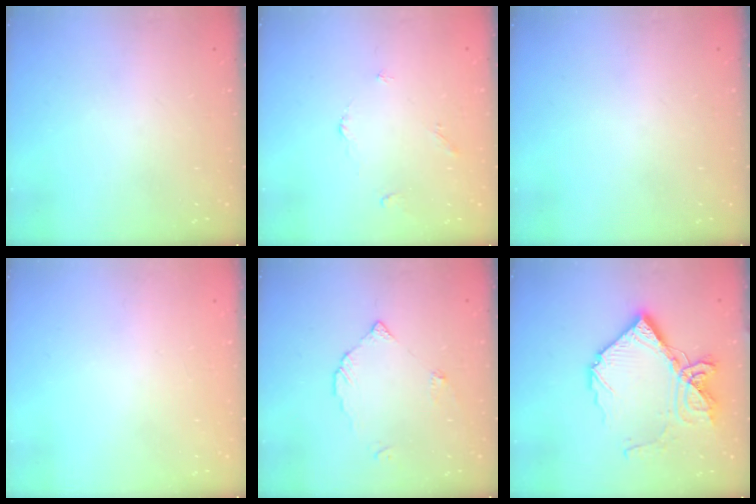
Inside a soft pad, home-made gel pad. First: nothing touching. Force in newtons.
{"total": 3.0, "press": 2.9, "slide": 0.5}
{"total": 0.0}
{"total": 1.8, "press": 1.8, "slide": 0.1}
{"total": 3.5, "press": 3.5, "slide": 0.3}
{"total": 17.6, "press": 17.5, "slide": 2.1}